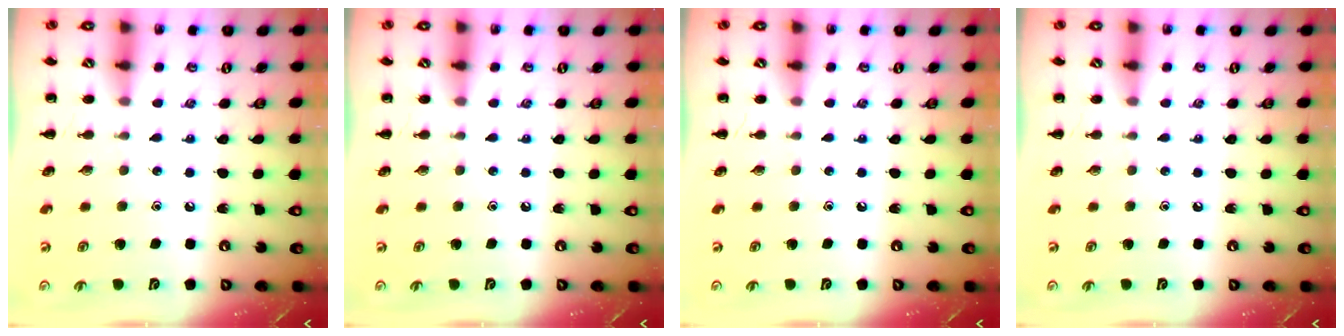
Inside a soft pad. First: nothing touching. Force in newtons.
{"total": 0.0}
{"total": 0.0}
{"total": 0.0}